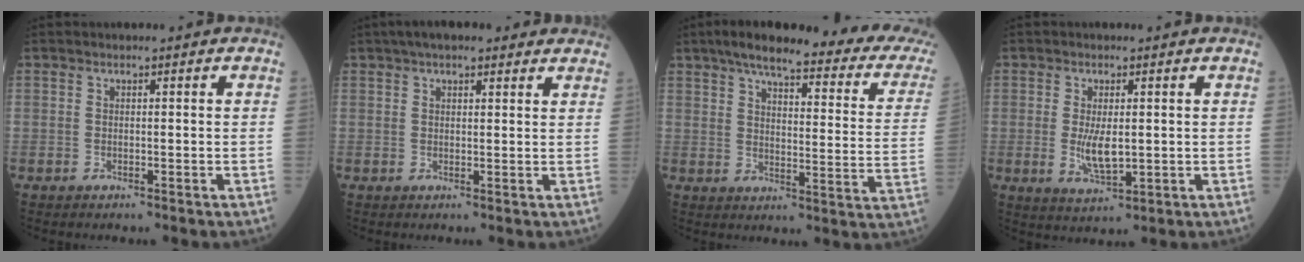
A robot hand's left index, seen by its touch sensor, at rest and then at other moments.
{"total": 8.1, "force": [6.3, 2.2, 4.5], "torque": [-0.060, 0.037, 0.086]}
{"total": 24.9, "force": [20.8, 3.2, 13.4], "torque": [-0.177, -0.021, 0.245]}
{"total": 4.8, "force": [0.1, 1.7, 4.5], "torque": [-0.092, -0.011, 0.008]}